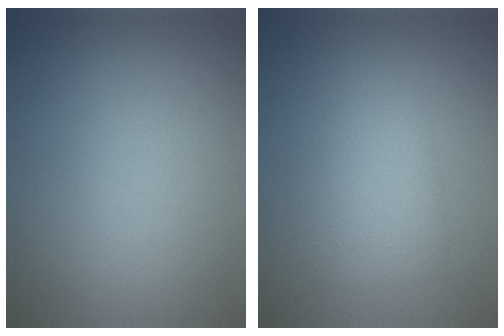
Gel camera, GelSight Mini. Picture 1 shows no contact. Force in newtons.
{"total": 3.0, "press": 3.0, "slide": 0.1}